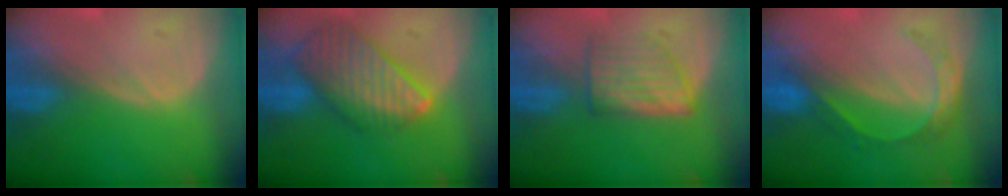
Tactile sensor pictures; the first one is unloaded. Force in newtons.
{"total": 9.5, "press": 8.3, "slide": 4.6}
{"total": 5.2, "press": 5.2, "slide": 0.3}
{"total": 5.7, "press": 4.9, "slide": 2.9}